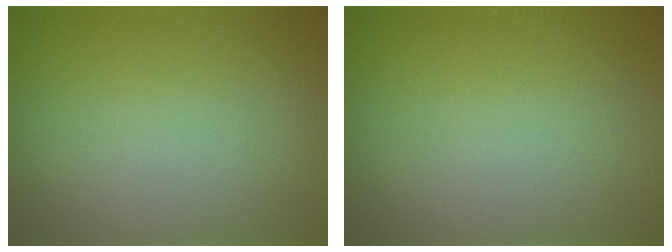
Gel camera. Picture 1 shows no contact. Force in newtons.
{"total": 0.0}